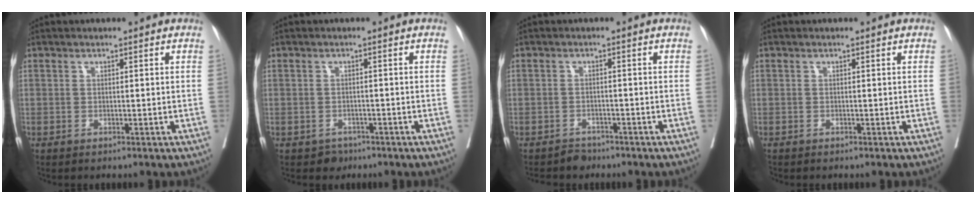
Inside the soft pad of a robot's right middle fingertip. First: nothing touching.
{"total": 1.7, "force": [-1.2, 1.3, 0.0], "torque": [-0.002, 0.005, -0.017]}
{"total": 2.0, "force": [-1.8, 0.9, -0.2], "torque": [0.000, 0.000, -0.029]}
{"total": 0.0}